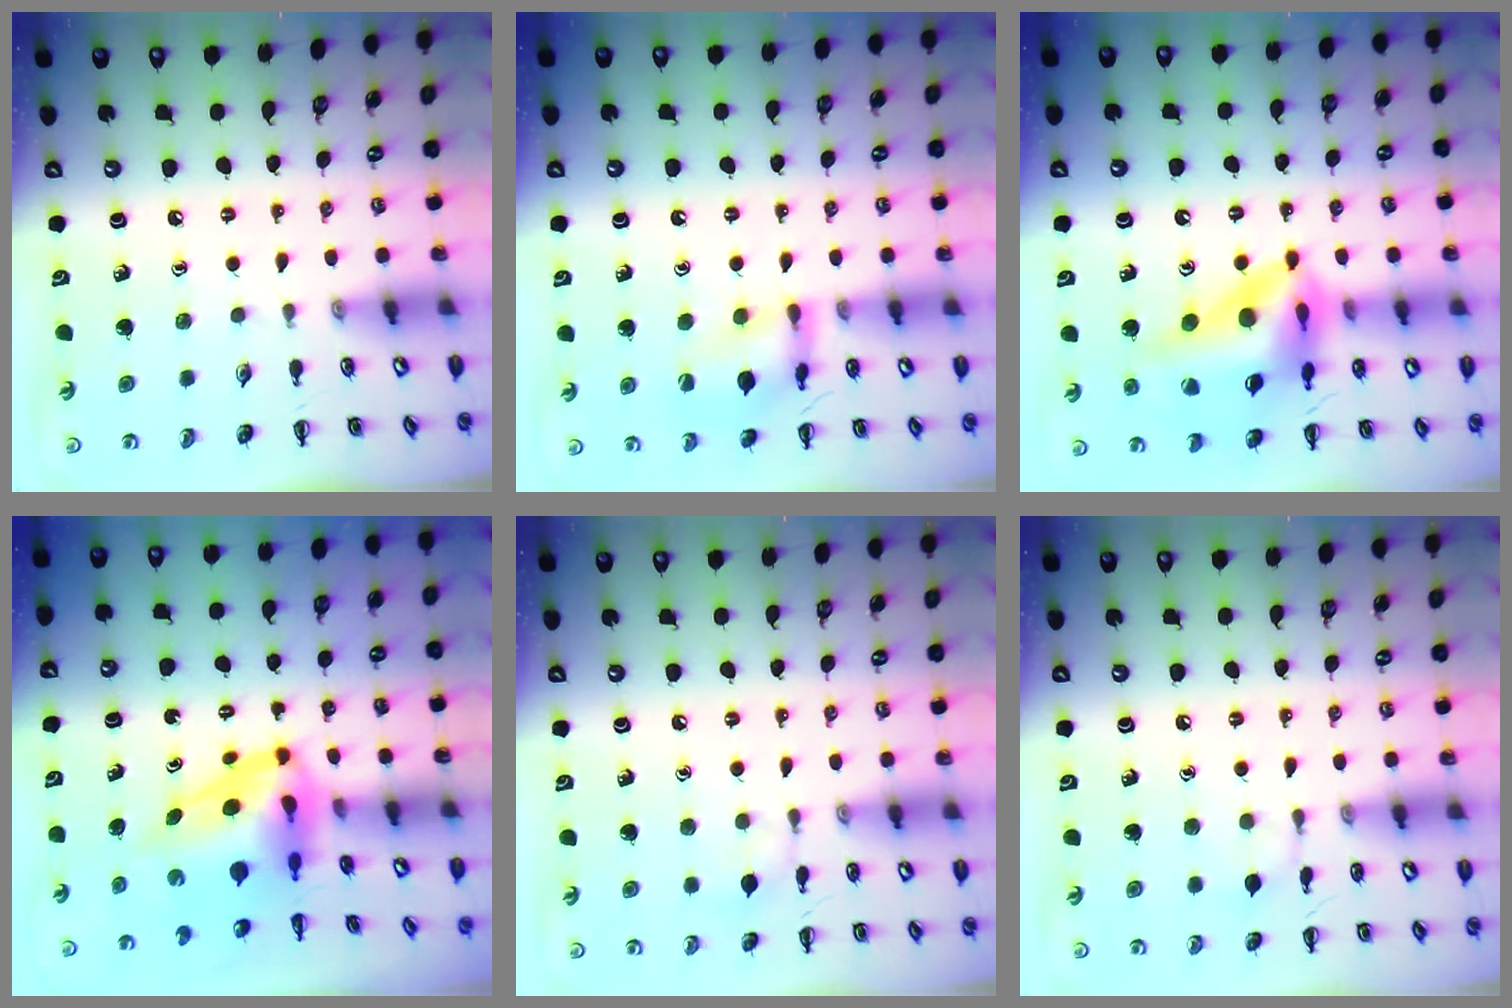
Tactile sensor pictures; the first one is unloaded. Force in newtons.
{"total": 13.1, "press": 13.0, "slide": 0.6}
{"total": 19.1, "press": 18.3, "slide": 5.2}
{"total": 7.0, "press": 6.8, "slide": 1.8}
{"total": 5.0, "press": 4.6, "slide": 1.9}
{"total": 5.3, "press": 5.1, "slide": 1.6}